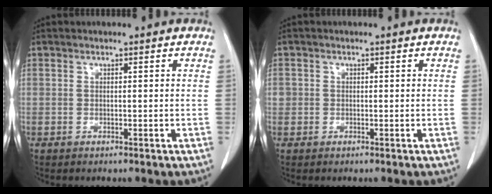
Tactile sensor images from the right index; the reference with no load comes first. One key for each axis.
{"total": 1.3, "fx": 0.1, "fy": 1.3, "fz": 0.2, "tx": 0.007, "ty": 0.005, "tz": -0.001}